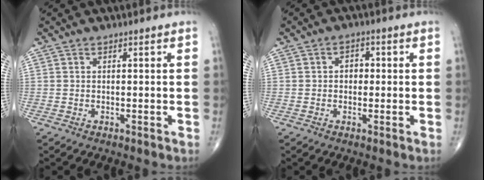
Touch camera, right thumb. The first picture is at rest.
{"total": 2.8, "force": [0.0, 2.2, 1.8], "torque": [-0.011, 0.011, -0.004]}